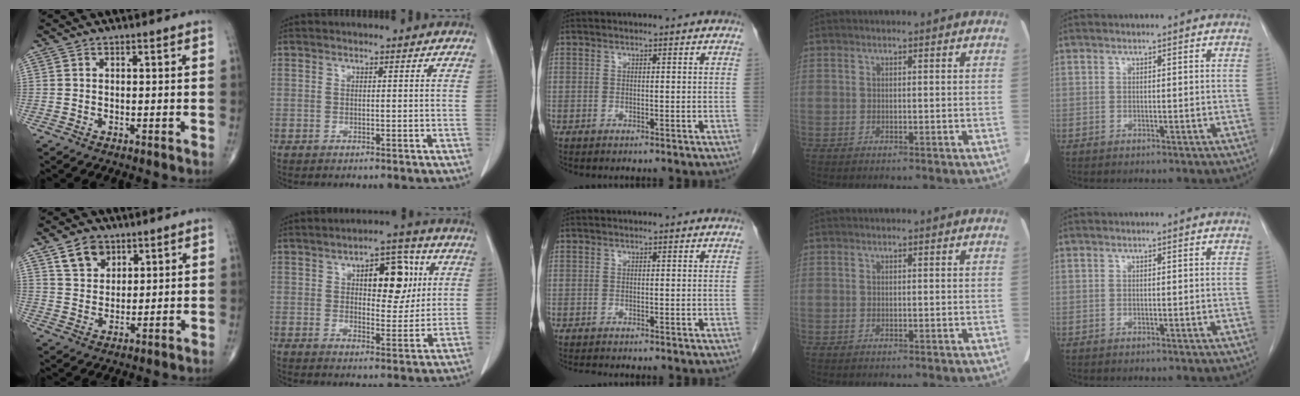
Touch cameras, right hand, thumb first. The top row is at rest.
{"thumb": {"total": 6.8, "force": [3.9, 4.8, 2.8], "torque": [-0.028, -0.023, 0.075]}, "index": {"total": 10.0, "force": [3.1, 4.4, 8.4], "torque": [-0.113, 0.020, 0.047]}, "middle": {"total": 0.6, "force": [-0.6, 0.0, 0.1], "torque": [-0.009, -0.004, -0.012]}}